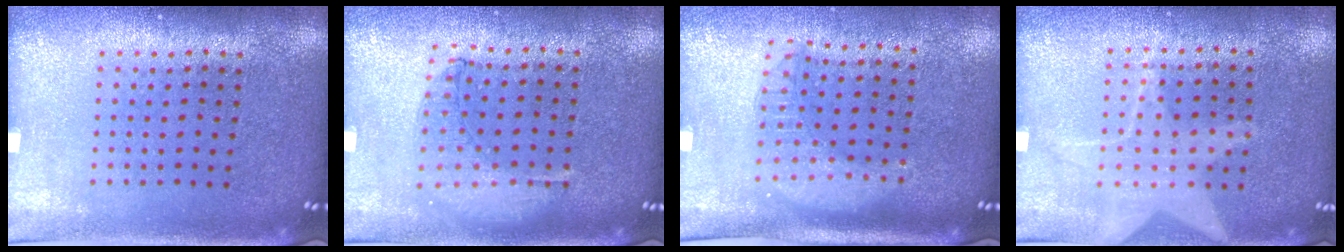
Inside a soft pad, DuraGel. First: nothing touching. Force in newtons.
{"total": 0.6, "press": 0.6, "slide": 0.2}
{"total": 1.8, "press": 1.5, "slide": 0.9}
{"total": 1.2, "press": 1.2, "slide": 0.1}